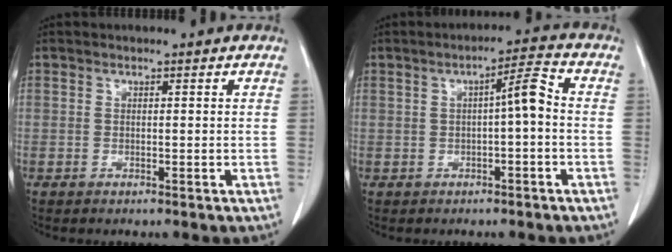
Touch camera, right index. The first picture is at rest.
{"total": 4.6, "force": [0.1, 0.8, 4.5], "torque": [-0.067, 0.018, -0.001]}